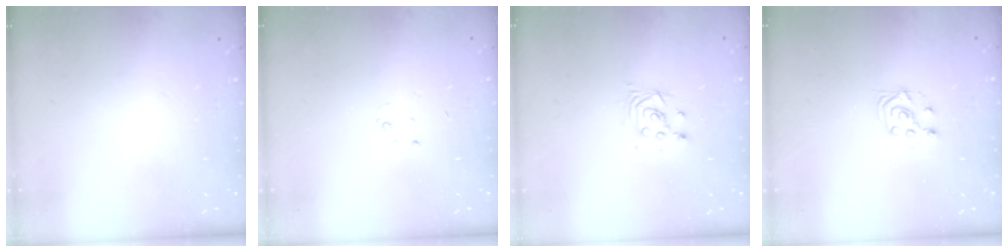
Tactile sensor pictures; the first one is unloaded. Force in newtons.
{"total": 2.3, "press": 2.3, "slide": 0.3}
{"total": 2.6, "press": 2.6, "slide": 0.1}
{"total": 5.0, "press": 5.0, "slide": 0.8}